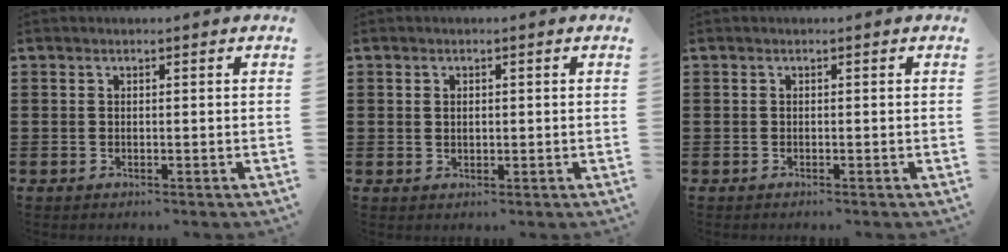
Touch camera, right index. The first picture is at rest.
{"total": 0.9, "force": [0.3, 0.6, 0.6], "torque": [-0.015, 0.004, 0.005]}
{"total": 0.0}